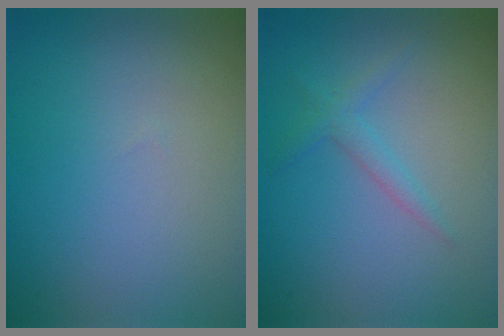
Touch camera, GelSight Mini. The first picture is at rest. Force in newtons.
{"total": 1.4, "press": 1.4, "slide": 0.1}